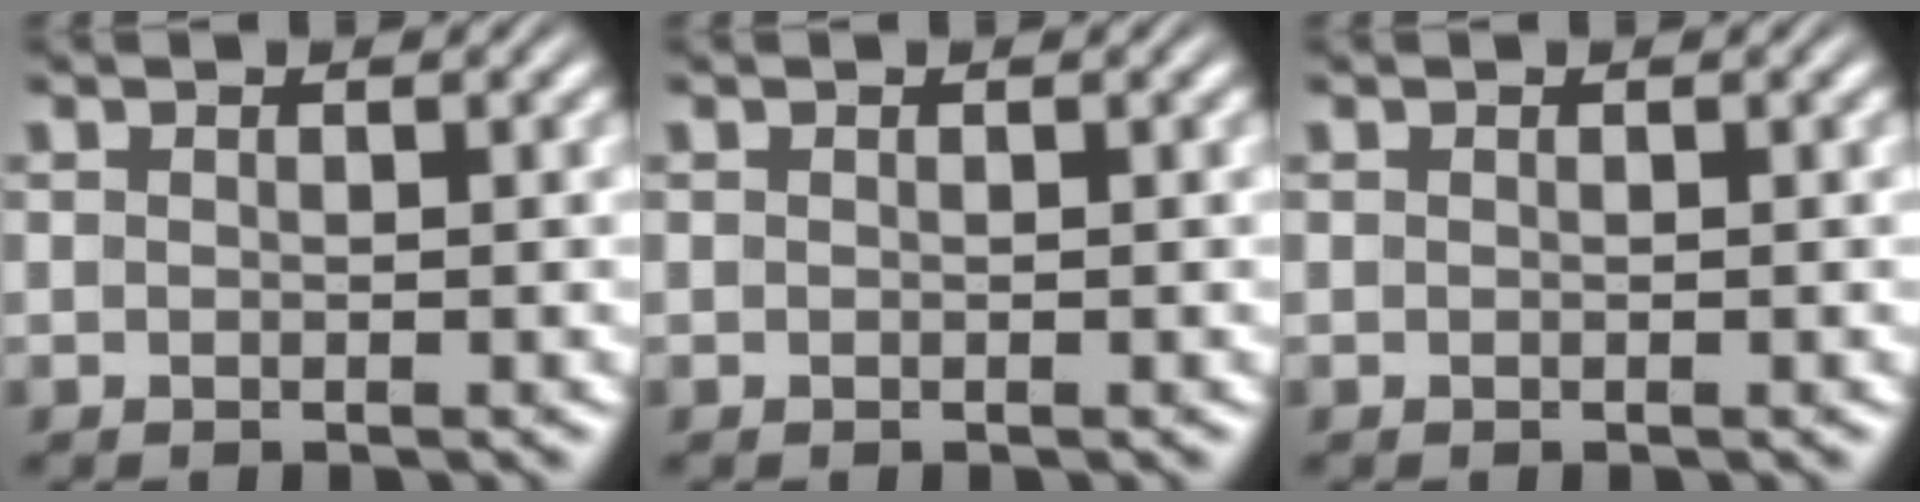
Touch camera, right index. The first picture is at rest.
{"total": 0.0}
{"total": 0.0}